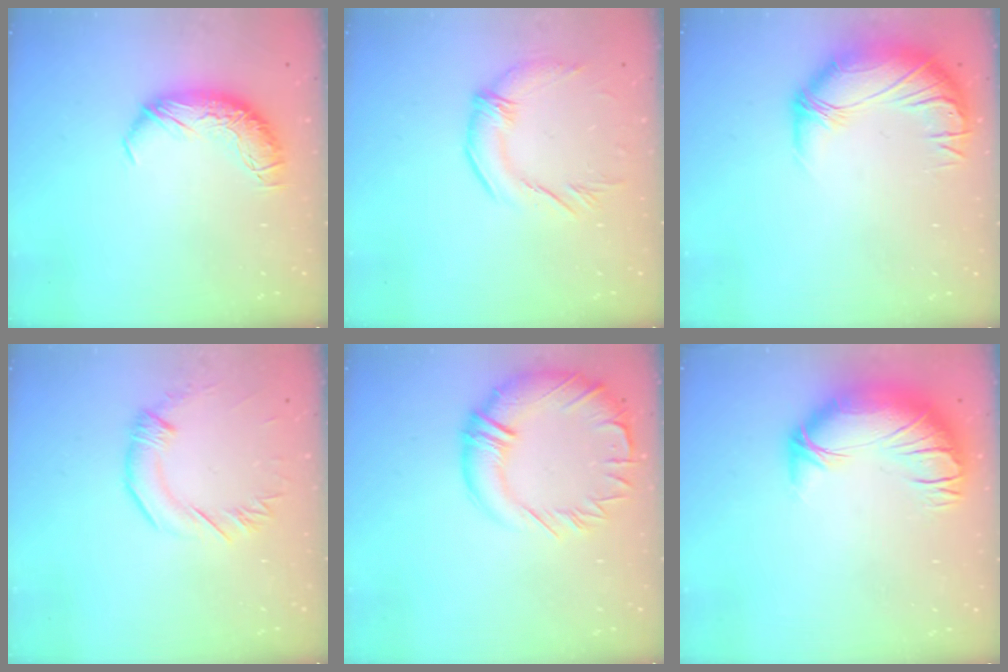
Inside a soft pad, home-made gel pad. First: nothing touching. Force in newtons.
{"total": 2.3, "press": 1.8, "slide": 1.4}
{"total": 2.8, "press": 0.8, "slide": 2.7}
{"total": 1.0, "press": 1.0, "slide": 0.4}
{"total": 6.7, "press": 5.7, "slide": 3.6}
{"total": 3.6, "press": 2.0, "slide": 3.1}